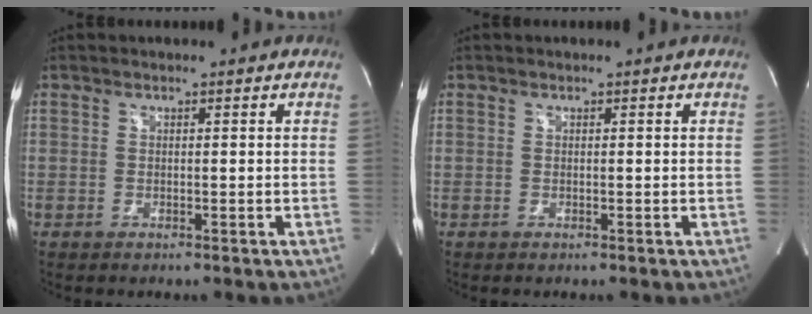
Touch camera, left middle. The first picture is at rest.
{"total": 0.0}